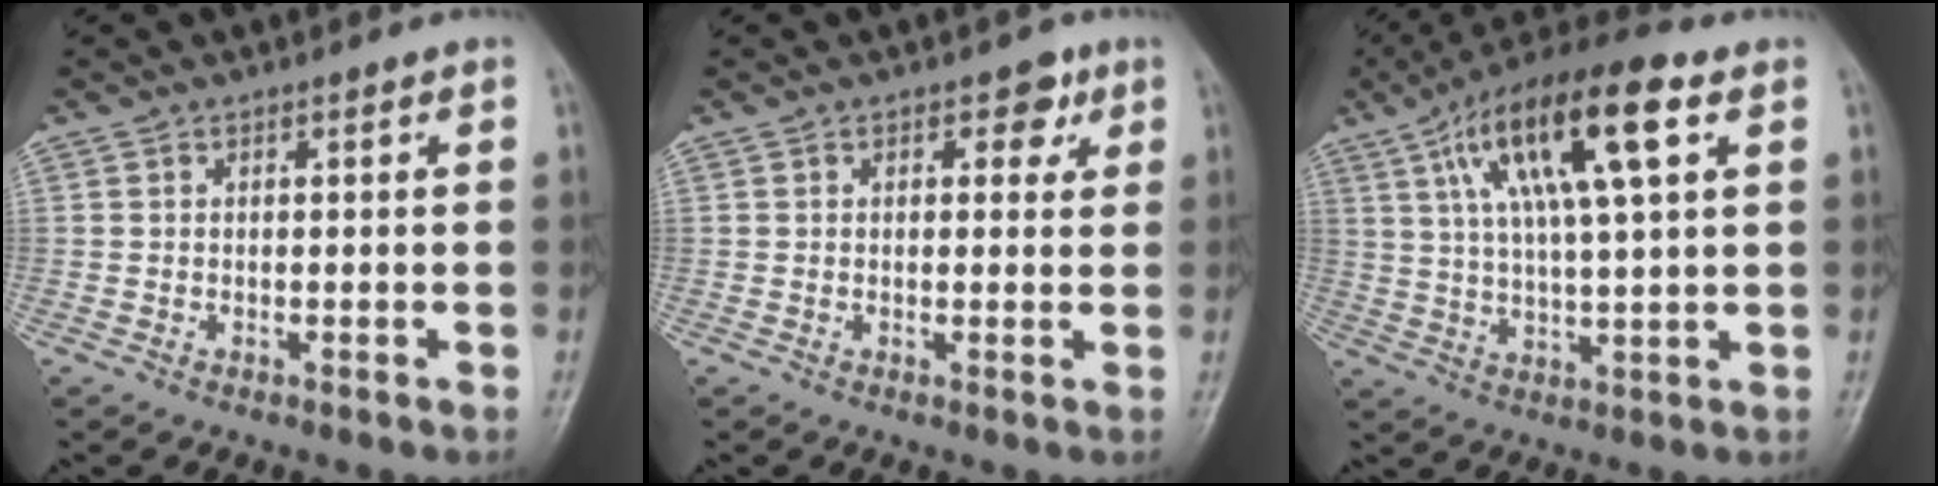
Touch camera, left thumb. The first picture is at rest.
{"total": 3.5, "force": [1.6, 2.3, 2.2], "torque": [-0.005, -0.003, 0.015]}
{"total": 18.1, "force": [7.1, 4.8, 16.0], "torque": [-0.280, 0.004, 0.118]}